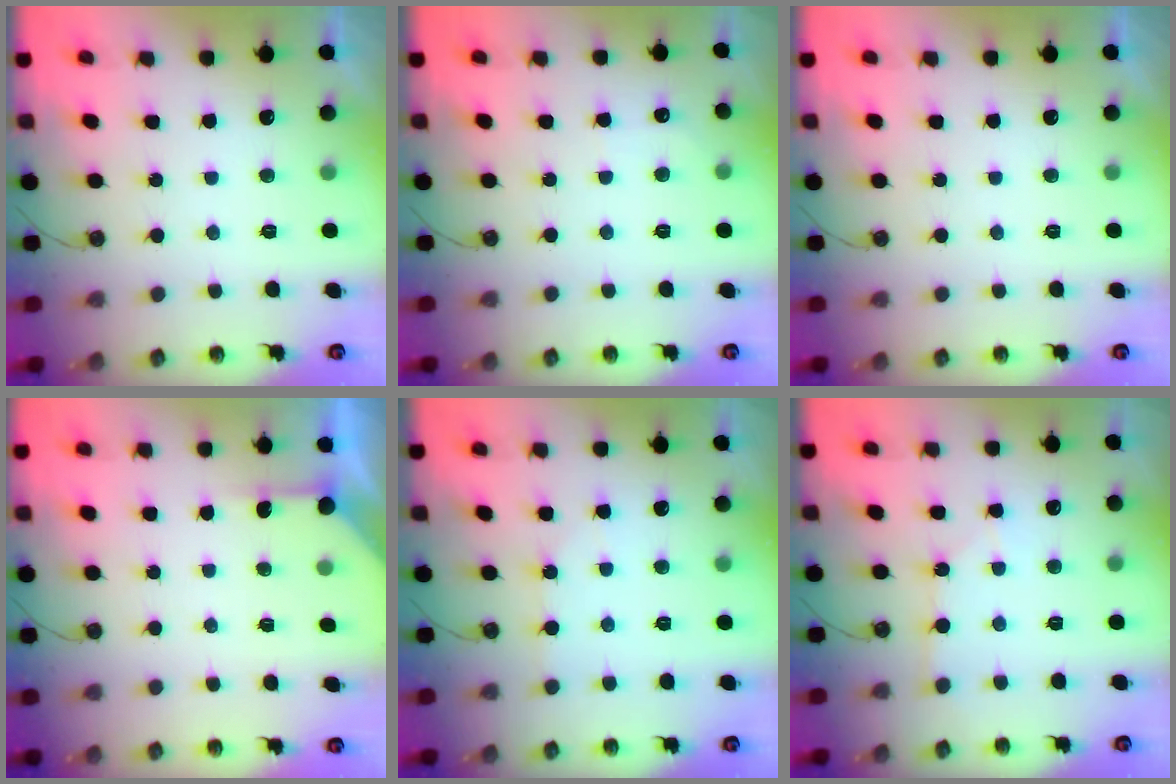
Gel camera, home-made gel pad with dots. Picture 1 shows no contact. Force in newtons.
{"total": 3.2, "press": 3.2, "slide": 0.5}
{"total": 0.0}
{"total": 2.3, "press": 2.2, "slide": 0.3}
{"total": 2.8, "press": 2.8, "slide": 0.3}
{"total": 3.8, "press": 3.8, "slide": 0.5}